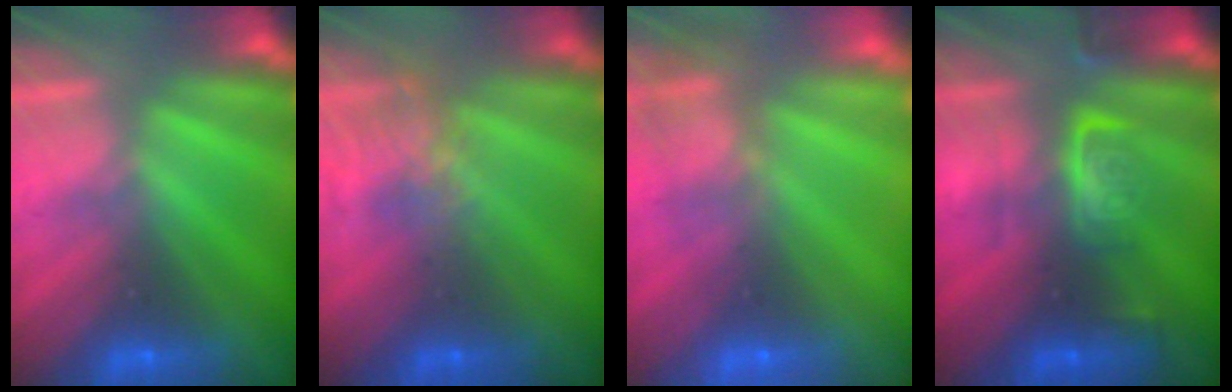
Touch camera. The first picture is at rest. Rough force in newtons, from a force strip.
{"total": 5.3}
{"total": 10.8}
{"total": 2.7}